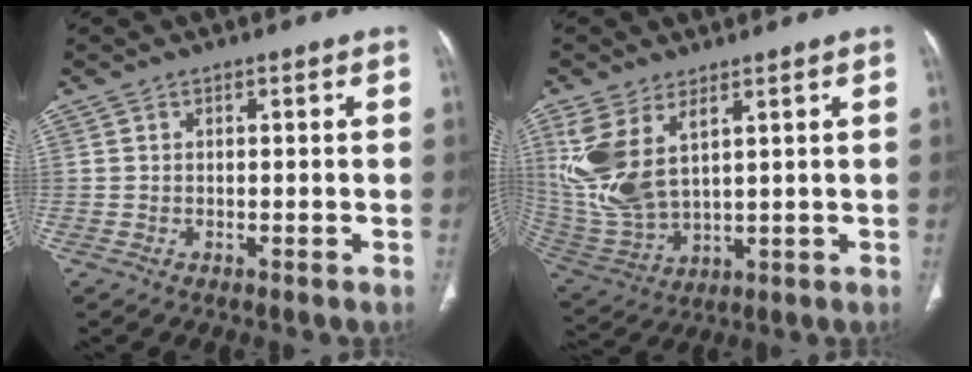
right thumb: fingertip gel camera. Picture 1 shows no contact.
{"total": 12.9, "force": [5.0, 6.4, 10.0], "torque": [-0.228, -0.016, 0.121]}